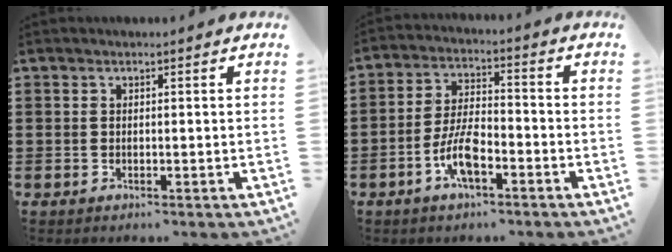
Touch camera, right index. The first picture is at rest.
{"total": 7.3, "force": [-3.4, 2.8, 5.8], "torque": [-0.135, -0.002, -0.070]}